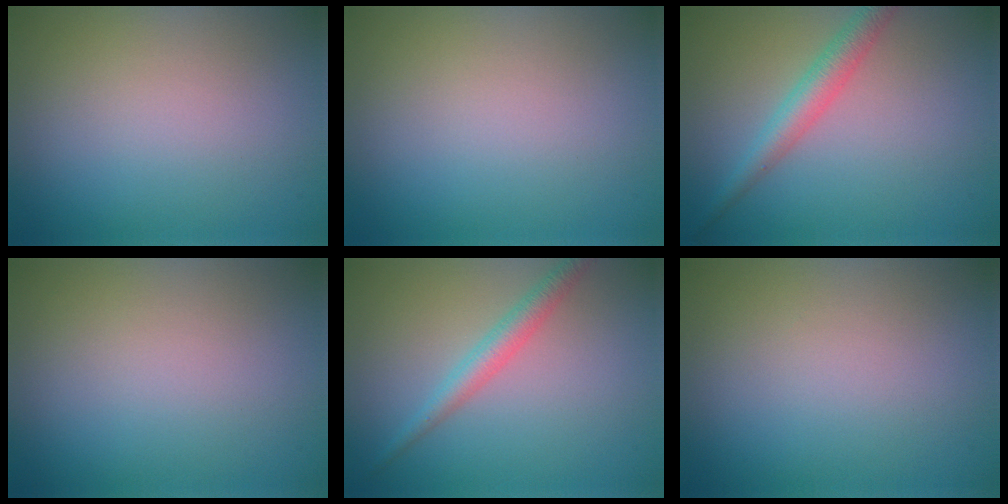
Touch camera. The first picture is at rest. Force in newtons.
{"total": 0.0}
{"total": 3.1, "press": 3.1, "slide": 0.1}
{"total": 0.0}
{"total": 2.5, "press": 2.5, "slide": 0.1}
{"total": 0.0}